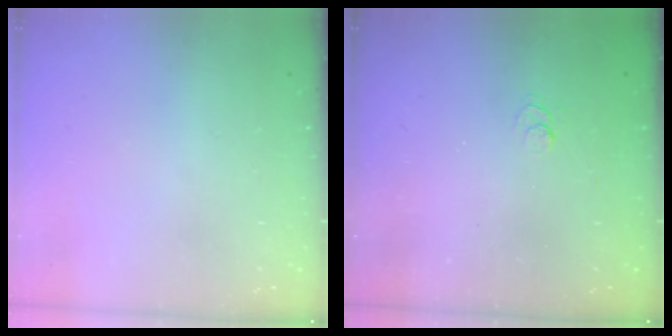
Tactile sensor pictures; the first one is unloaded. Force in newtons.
{"total": 2.7, "press": 2.2, "slide": 1.5}